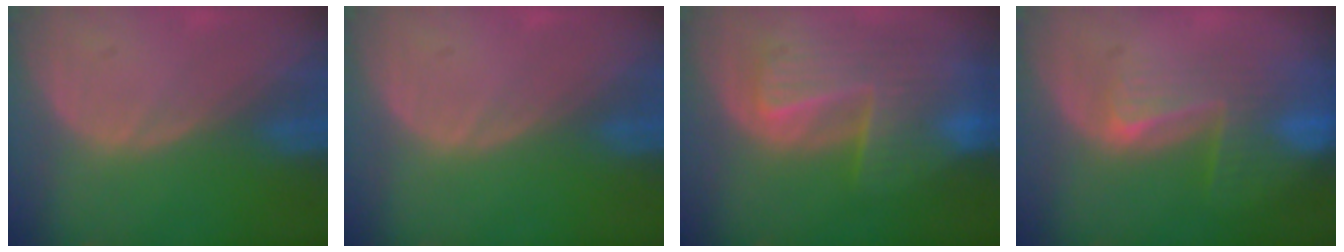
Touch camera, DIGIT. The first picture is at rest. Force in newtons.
{"total": 0.0}
{"total": 10.3, "press": 8.9, "slide": 5.1}
{"total": 8.0, "press": 7.1, "slide": 3.7}